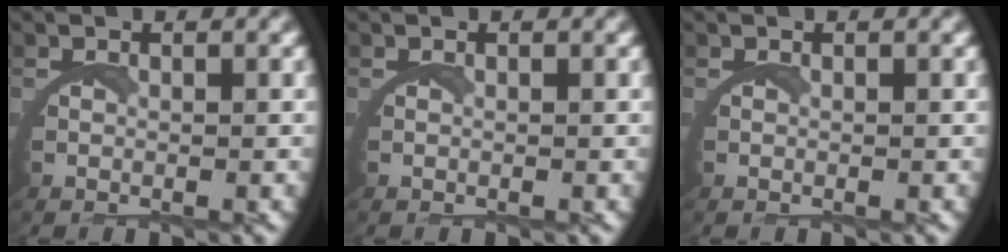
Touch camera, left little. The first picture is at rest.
{"total": 0.0}
{"total": 0.0}